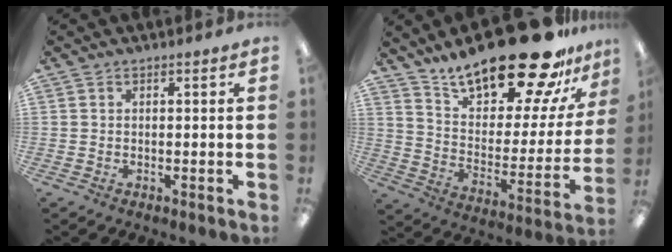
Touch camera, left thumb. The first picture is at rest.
{"total": 26.3, "force": [20.8, 8.4, 13.8], "torque": [-0.205, -0.141, 0.347]}